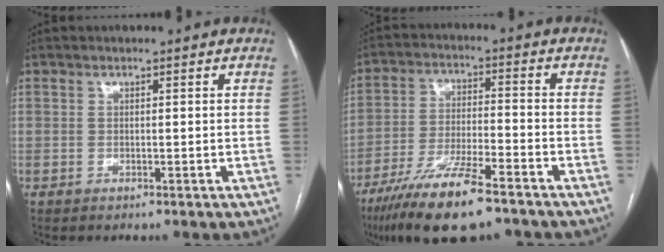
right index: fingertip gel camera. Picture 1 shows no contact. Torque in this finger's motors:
{"motor_torque": [0.95, -1.18, 0.81, 0.21]}